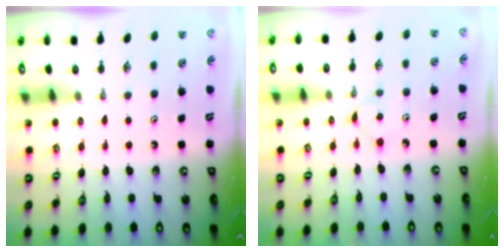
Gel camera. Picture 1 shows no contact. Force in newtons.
{"total": 2.5, "press": 2.4, "slide": 0.3}